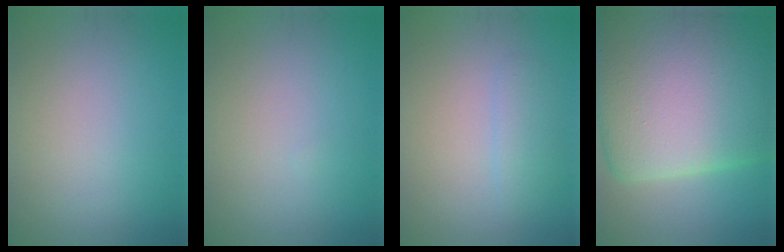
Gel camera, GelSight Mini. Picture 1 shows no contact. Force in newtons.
{"total": 0.0}
{"total": 1.6, "press": 1.6, "slide": 0.0}
{"total": 20.5, "press": 20.5, "slide": 0.6}